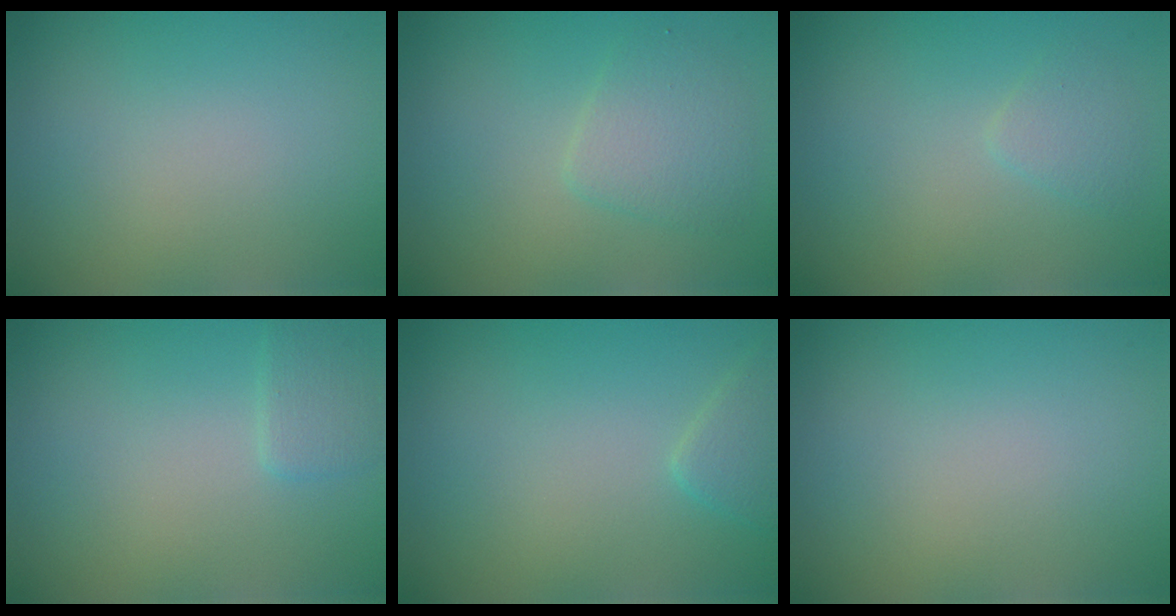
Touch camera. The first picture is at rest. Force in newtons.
{"total": 2.4, "press": 2.4, "slide": 0.1}
{"total": 1.2, "press": 1.2, "slide": 0.1}
{"total": 1.4, "press": 1.4, "slide": 0.1}
{"total": 1.6, "press": 1.6, "slide": 0.1}
{"total": 0.0}